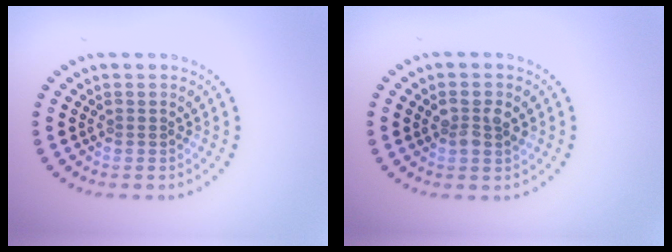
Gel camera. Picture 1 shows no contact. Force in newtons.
{"total": 1.9, "press": 1.9, "slide": 0.5}